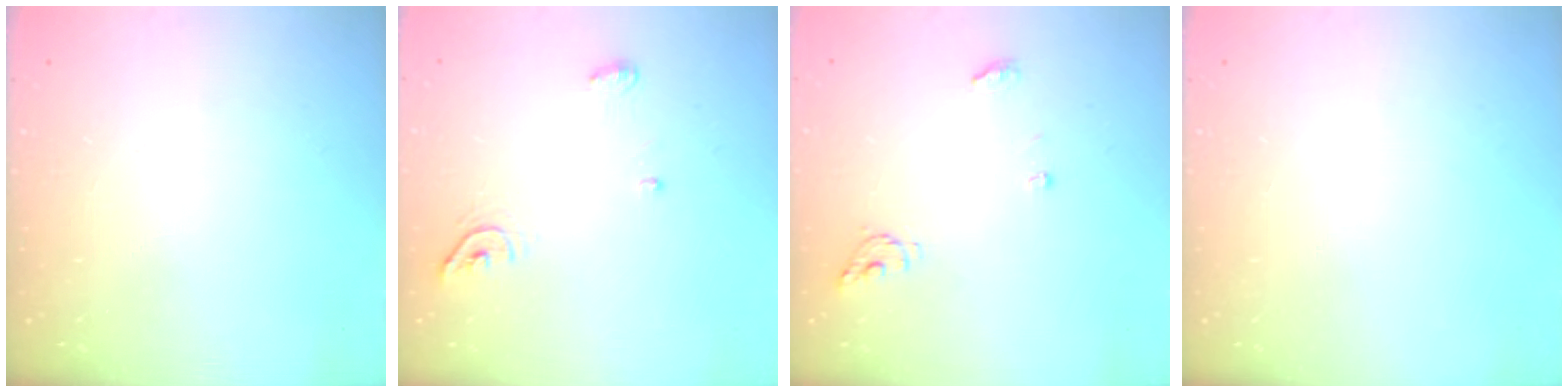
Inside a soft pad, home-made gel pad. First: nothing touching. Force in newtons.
{"total": 5.2, "press": 5.2, "slide": 0.1}
{"total": 5.2, "press": 5.2, "slide": 0.0}
{"total": 0.0}